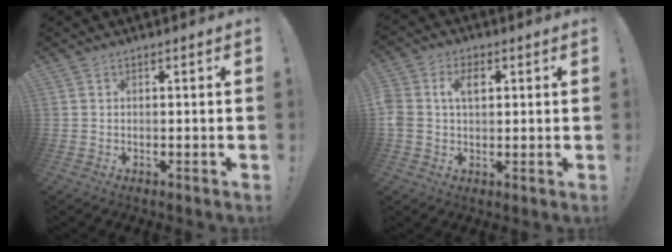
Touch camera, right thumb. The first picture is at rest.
{"total": 6.3, "force": [1.2, 4.3, 4.4], "torque": [-0.081, 0.008, 0.019]}